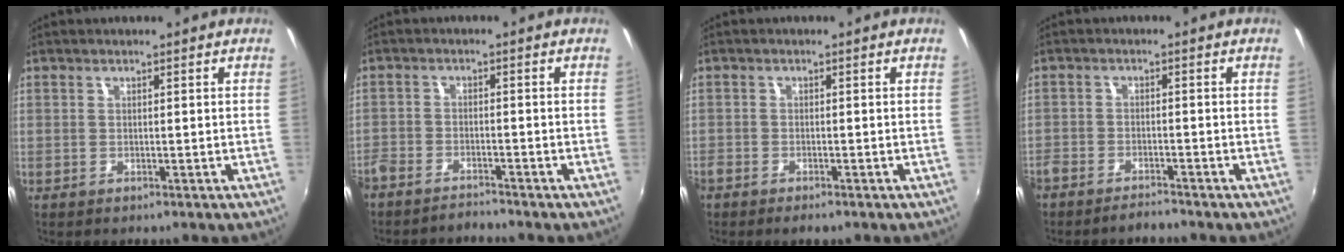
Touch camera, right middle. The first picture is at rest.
{"total": 5.8, "force": [-5.4, 1.4, 1.5], "torque": [-0.053, -0.015, -0.098]}
{"total": 2.9, "force": [-2.4, 1.0, 1.4], "torque": [-0.039, -0.012, -0.046]}
{"total": 4.8, "force": [-4.5, 1.1, 1.5], "torque": [-0.049, -0.010, -0.079]}